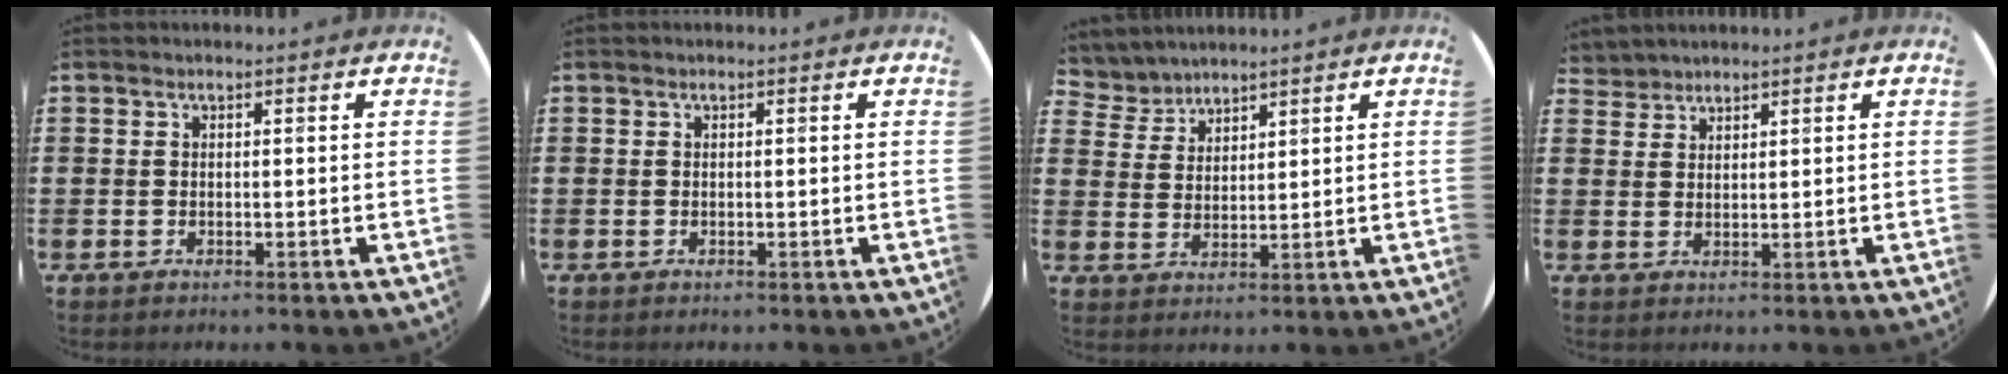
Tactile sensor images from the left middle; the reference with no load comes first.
{"total": 0.0}
{"total": 4.0, "force": [3.8, 1.3, -0.3], "torque": [-0.007, -0.011, 0.072]}
{"total": 2.2, "force": [2.1, 0.5, -0.3], "torque": [0.003, 0.001, 0.042]}